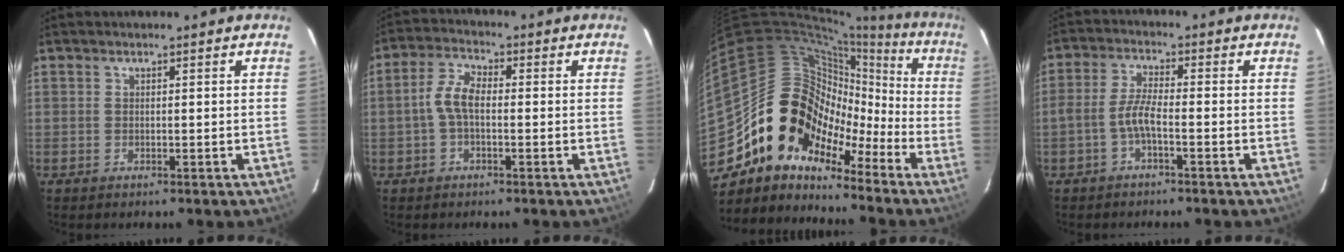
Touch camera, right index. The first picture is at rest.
{"total": 5.2, "force": [-0.7, 2.4, 4.5], "torque": [-0.098, 0.016, -0.016]}
{"total": 16.9, "force": [-8.3, 13.3, 6.3], "torque": [-0.115, 0.043, -0.167]}
{"total": 4.0, "force": [-1.9, 0.6, 3.4], "torque": [-0.080, 0.009, -0.040]}